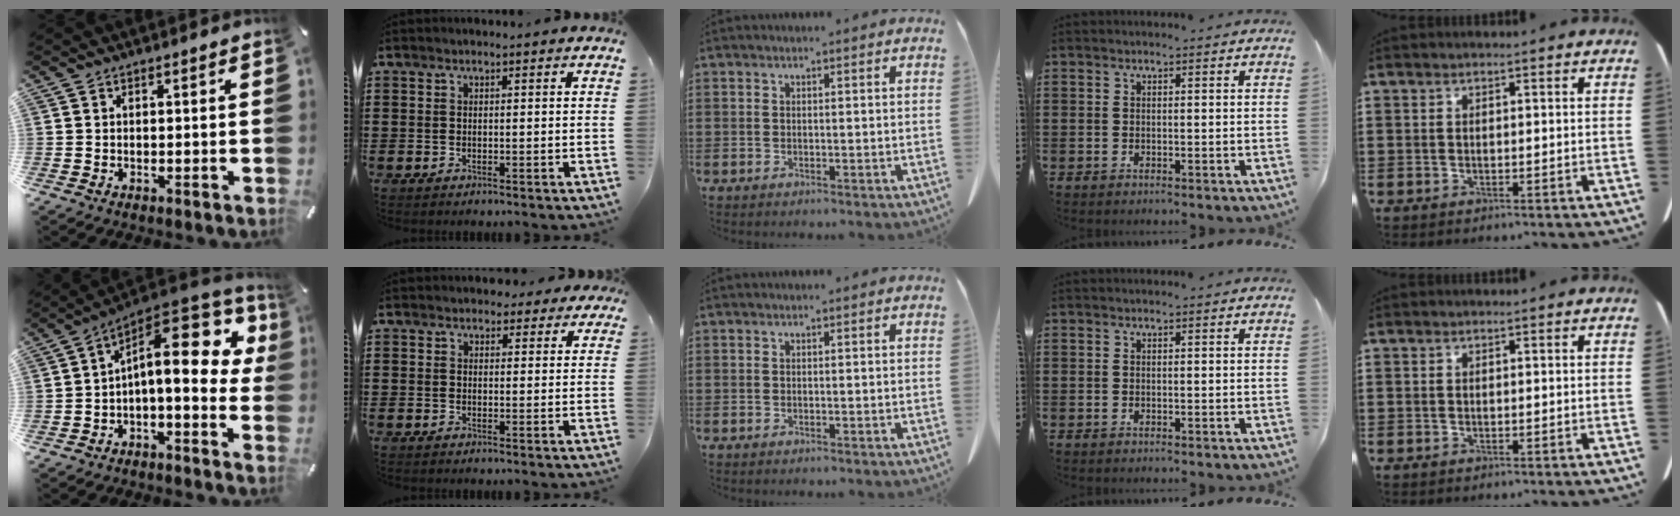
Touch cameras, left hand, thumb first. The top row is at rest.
{"thumb": {"total": 16.7, "force": [4.8, 7.4, 14.2], "torque": [-0.205, -0.046, 0.083]}, "index": {"total": 2.3, "force": [1.7, 1.5, 0.2], "torque": [-0.006, 0.006, 0.030]}}